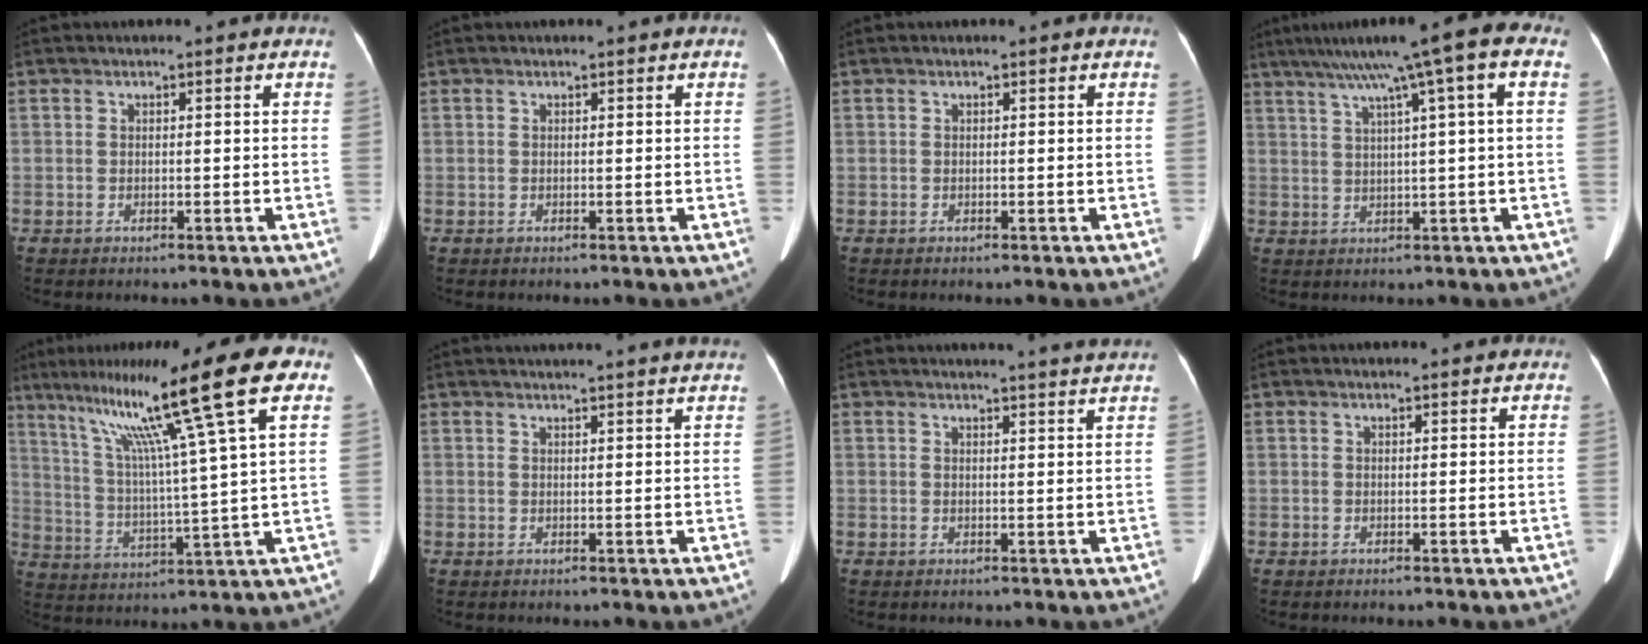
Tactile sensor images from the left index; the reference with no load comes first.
{"total": 0.0}
{"total": 0.0}
{"total": 11.2, "force": [5.3, -0.8, 9.9], "torque": [-0.153, 0.023, 0.079]}
{"total": 17.5, "force": [9.6, -1.9, 14.5], "torque": [-0.230, 0.007, 0.150]}
{"total": 11.8, "force": [10.9, -0.6, 4.4], "torque": [-0.064, -0.017, 0.119]}
{"total": 7.9, "force": [7.4, -1.1, 2.4], "torque": [-0.026, -0.033, 0.066]}
{"total": 2.7, "force": [2.5, 0.4, 0.7], "torque": [-0.009, -0.009, 0.020]}